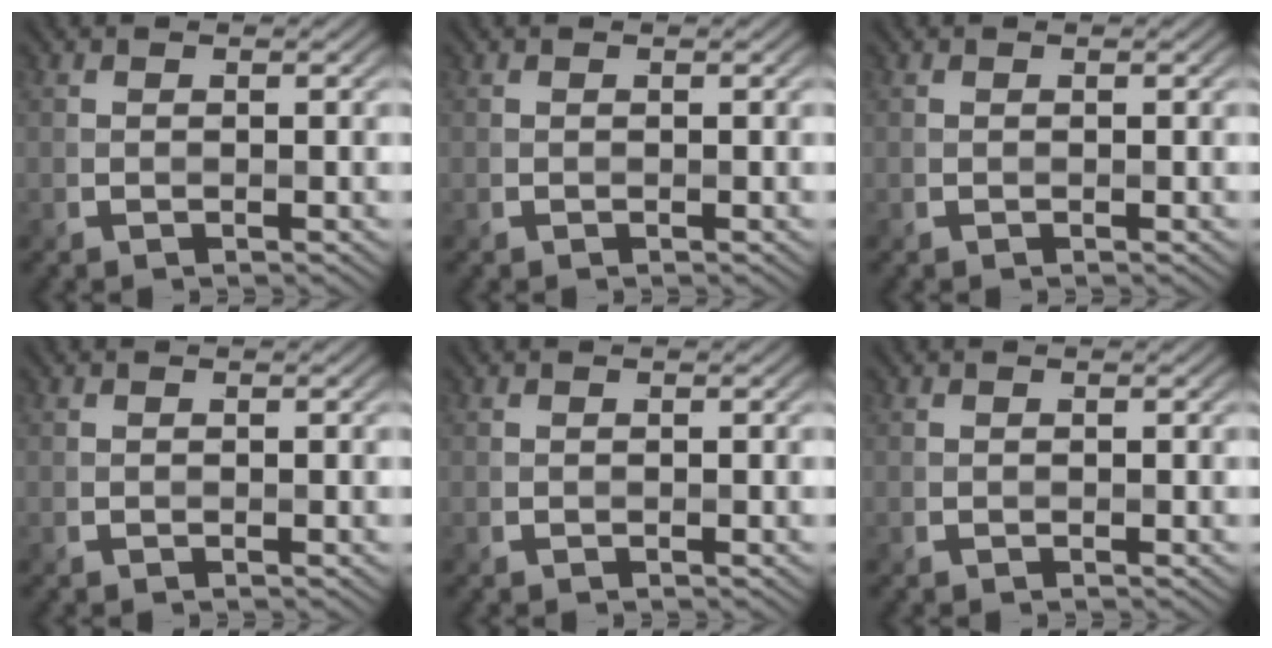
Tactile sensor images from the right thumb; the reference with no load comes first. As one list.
[{"total": 0.0}, {"total": 0.0}, {"total": 0.0}, {"total": 0.0}, {"total": 0.0}]